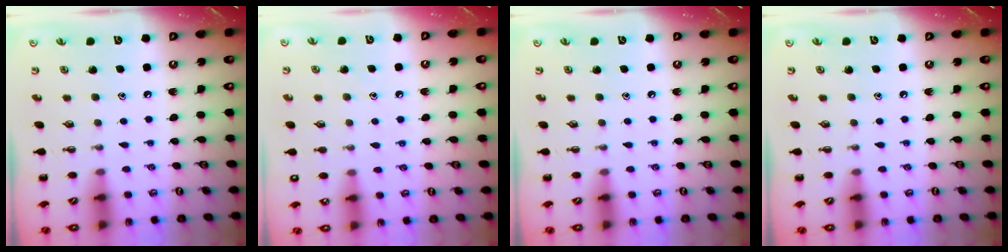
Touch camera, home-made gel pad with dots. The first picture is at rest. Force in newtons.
{"total": 7.2, "press": 6.8, "slide": 2.3}
{"total": 0.0}
{"total": 0.0}